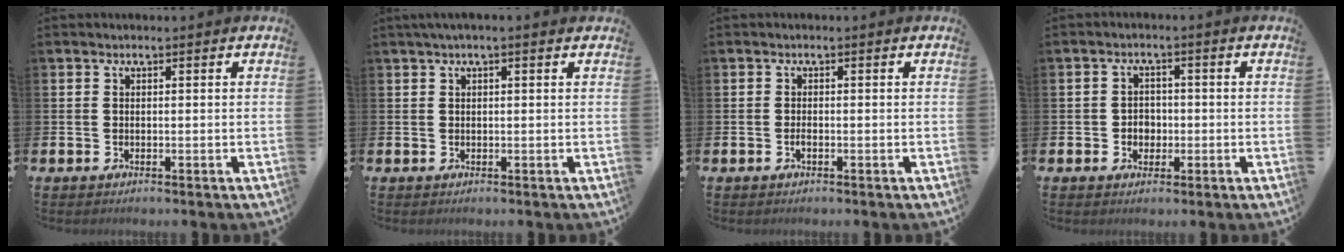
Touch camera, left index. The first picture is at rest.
{"total": 1.0, "force": [0.6, 0.0, 0.9], "torque": [-0.017, 0.002, 0.010]}
{"total": 0.8, "force": [-0.4, 0.2, 0.7], "torque": [-0.012, -0.002, -0.008]}
{"total": 2.6, "force": [-0.4, 2.3, 1.0], "torque": [-0.016, 0.005, -0.015]}